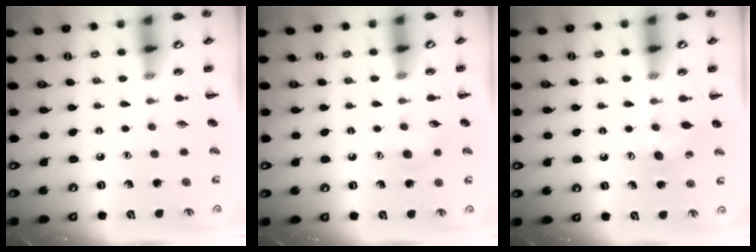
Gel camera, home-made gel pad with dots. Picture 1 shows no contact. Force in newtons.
{"total": 5.7, "press": 5.5, "slide": 1.6}
{"total": 5.3, "press": 5.1, "slide": 1.3}